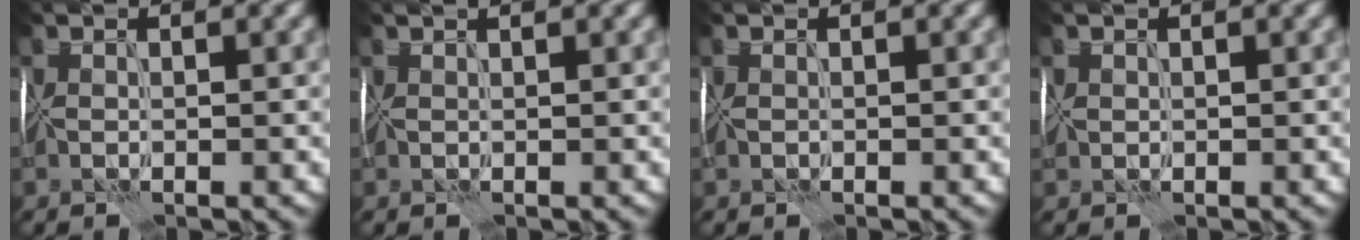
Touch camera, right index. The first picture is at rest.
{"total": 2.4, "force": [1.4, 0.9, 1.7], "torque": [-0.016, 0.019, 0.009]}
{"total": 0.6, "force": [0.1, 0.4, 0.4], "torque": [-0.008, 0.000, 0.001]}
{"total": 1.4, "force": [0.2, 1.2, 0.7], "torque": [-0.014, -0.001, 0.008]}